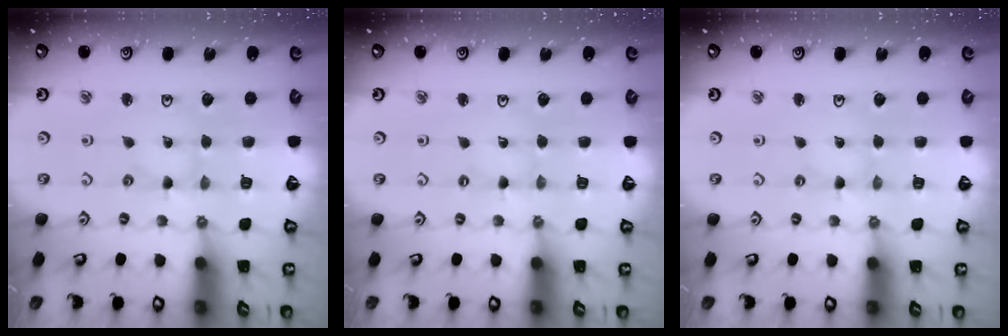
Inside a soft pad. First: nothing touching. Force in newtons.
{"total": 0.0}
{"total": 0.0}